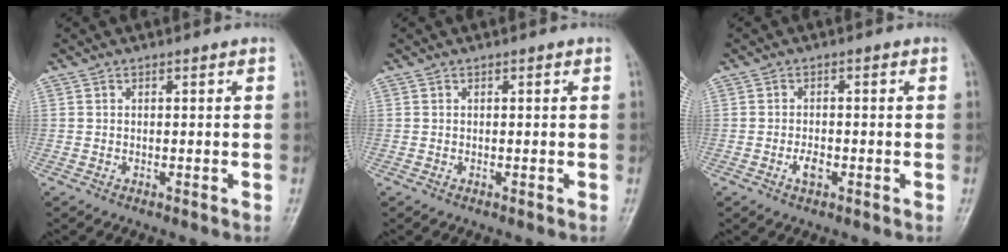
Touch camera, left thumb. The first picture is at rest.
{"total": 0.0}
{"total": 2.5, "force": [-1.0, 1.4, 1.9], "torque": [-0.031, 0.005, -0.019]}